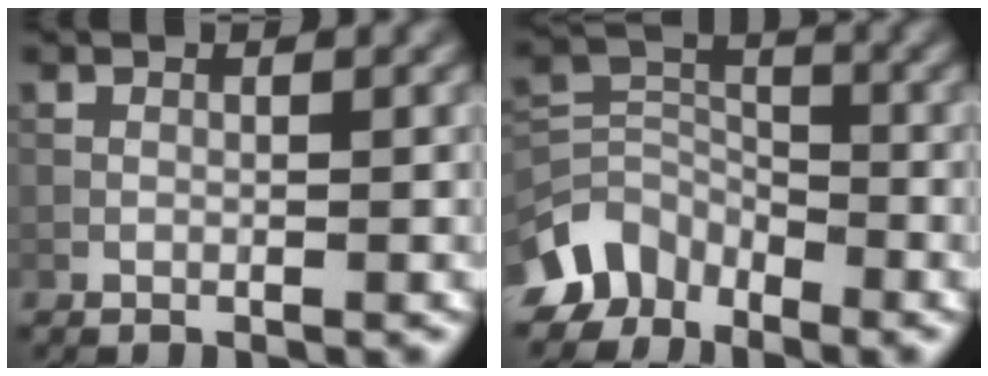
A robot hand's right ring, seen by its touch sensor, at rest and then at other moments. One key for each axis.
{"total": 6.2, "fx": -4.5, "fy": 3.7, "fz": 2.0, "tx": -0.033, "ty": -0.004, "tz": -0.098}